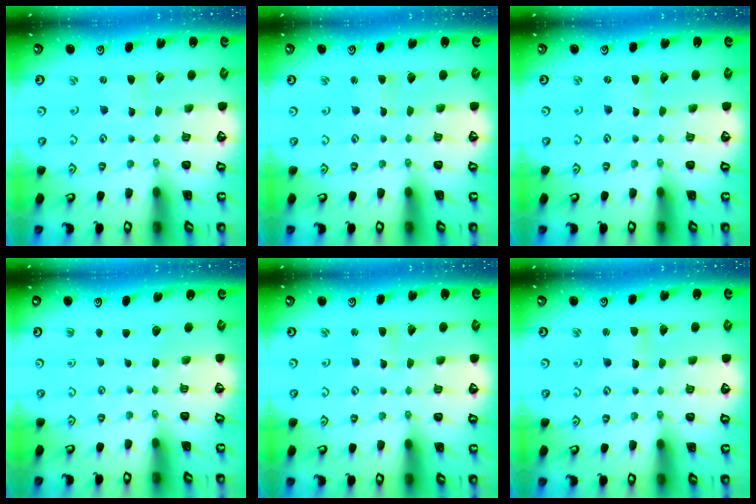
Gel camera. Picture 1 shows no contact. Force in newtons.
{"total": 0.9, "press": 0.9, "slide": 0.1}
{"total": 0.0}
{"total": 0.0}
{"total": 1.1, "press": 1.1, "slide": 0.2}
{"total": 2.2, "press": 2.2, "slide": 0.3}